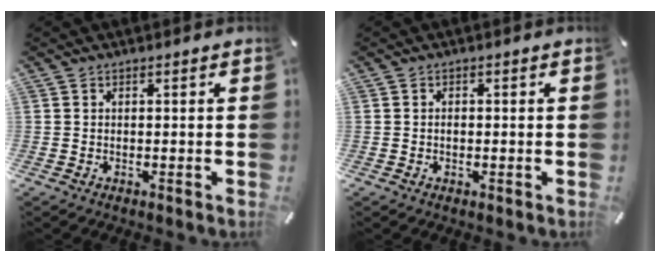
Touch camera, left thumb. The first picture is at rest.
{"total": 1.0, "force": [-0.1, 0.8, 0.7], "torque": [-0.016, 0.001, -0.003]}